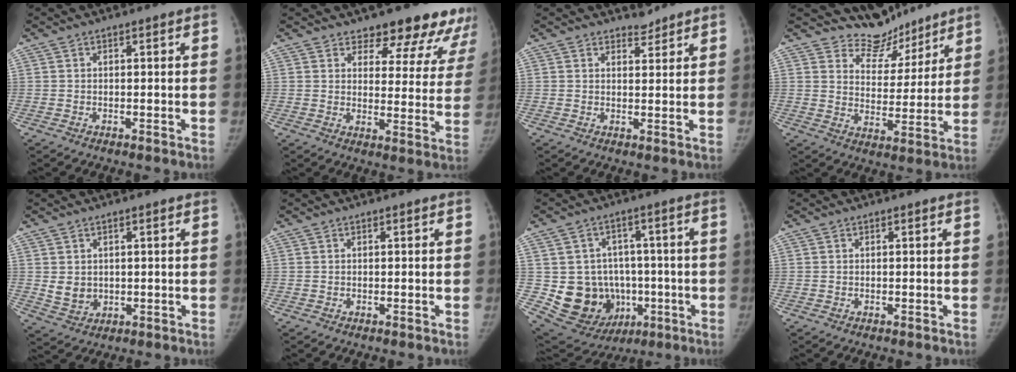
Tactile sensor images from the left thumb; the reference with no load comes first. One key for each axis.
{"total": 15.2, "fx": 13.3, "fy": 6.0, "fz": 4.3, "tx": 0.013, "ty": -0.088, "tz": 0.142}
{"total": 2.2, "fx": 2.0, "fy": 1.0, "fz": 0.0, "tx": 0.015, "ty": -0.017, "tz": 0.028}
{"total": 9.1, "fx": 8.2, "fy": 4.0, "fz": 0.2, "tx": 0.031, "ty": -0.071, "tz": 0.138}
{"total": 4.3, "fx": 0.7, "fy": 3.6, "fz": 2.1, "tx": -0.025, "ty": -0.012, "tz": 0.026}
{"total": 0.0}
{"total": 16.7, "fx": -2.5, "fy": 14.4, "fz": 8.1, "tx": -0.102, "ty": 0.022, "tz": -0.006}
{"total": 0.0}